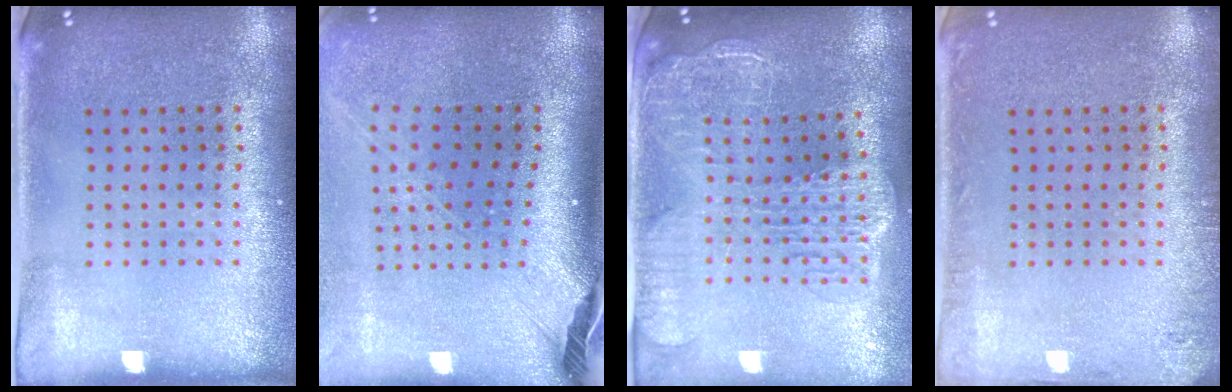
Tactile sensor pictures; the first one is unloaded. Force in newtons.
{"total": 2.7, "press": 2.0, "slide": 1.9}
{"total": 2.9, "press": 2.4, "slide": 1.7}
{"total": 1.4, "press": 1.4, "slide": 0.1}